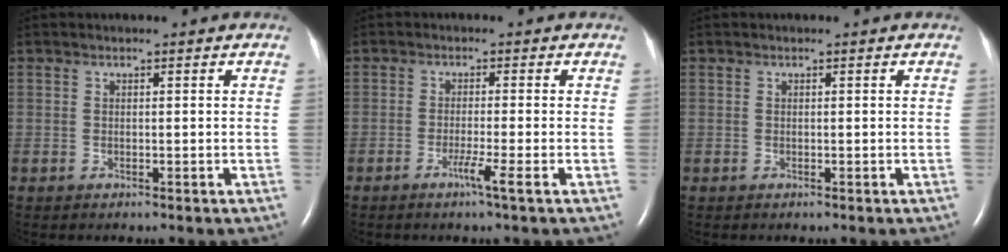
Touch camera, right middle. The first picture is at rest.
{"total": 2.8, "force": [-1.5, -0.8, 2.3], "torque": [-0.044, -0.007, -0.029]}
{"total": 0.0}